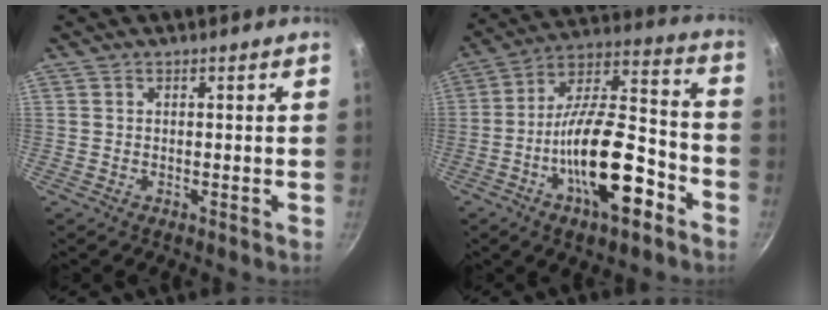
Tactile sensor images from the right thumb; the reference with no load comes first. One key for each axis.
{"total": 20.3, "fx": -8.2, "fy": 8.2, "fz": 16.6, "tx": -0.255, "ty": 0.057, "tz": -0.143}